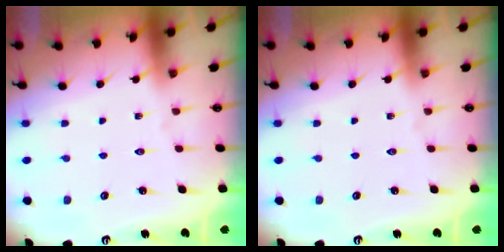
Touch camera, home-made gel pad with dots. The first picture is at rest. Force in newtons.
{"total": 0.0}